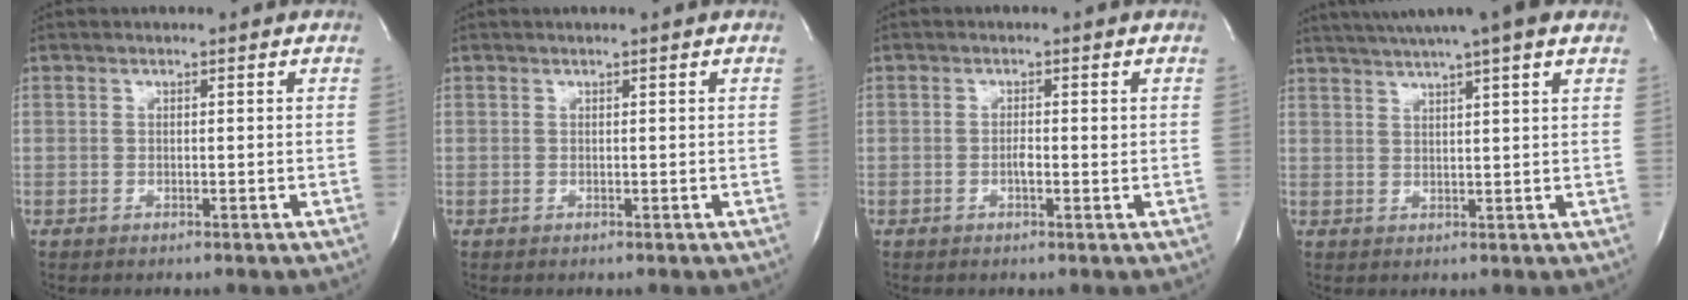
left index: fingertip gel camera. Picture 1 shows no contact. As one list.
[{"total": 0.0}, {"total": 1.7, "force": [-0.5, 0.5, 1.6], "torque": [-0.030, 0.000, -0.009]}, {"total": 11.7, "force": [9.2, 0.0, 7.3], "torque": [-0.127, 0.030, 0.118]}]